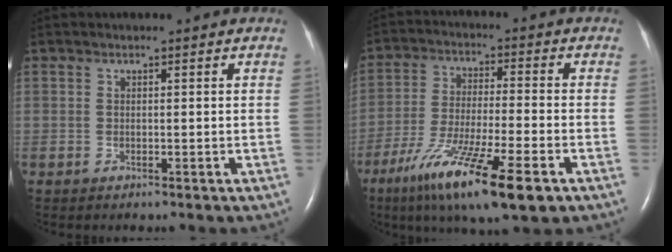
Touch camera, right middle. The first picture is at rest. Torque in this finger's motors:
{"motor_torque": [1.47, -0.66, 0.39, 0.16]}